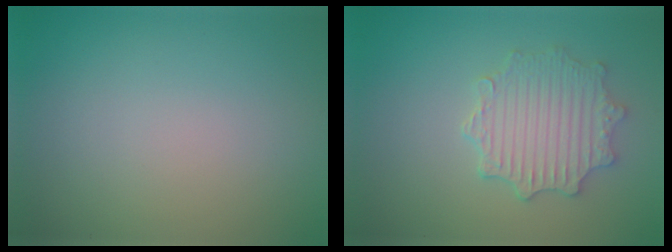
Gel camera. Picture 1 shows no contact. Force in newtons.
{"total": 4.5, "press": 3.8, "slide": 2.4}